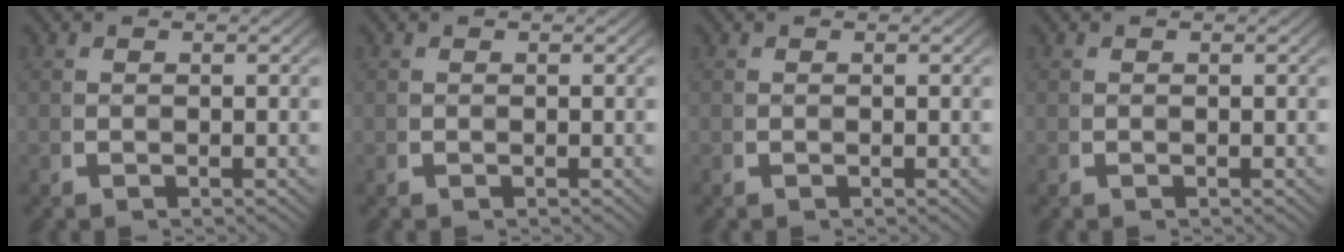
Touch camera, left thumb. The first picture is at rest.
{"total": 0.0}
{"total": 0.0}
{"total": 0.0}